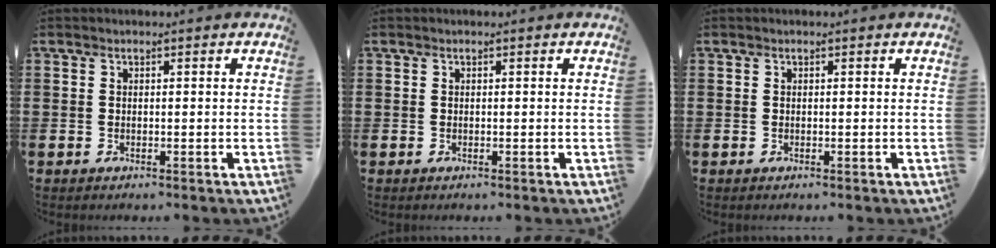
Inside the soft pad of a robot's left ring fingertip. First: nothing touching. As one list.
[{"total": 0.0}, {"total": 0.0}]